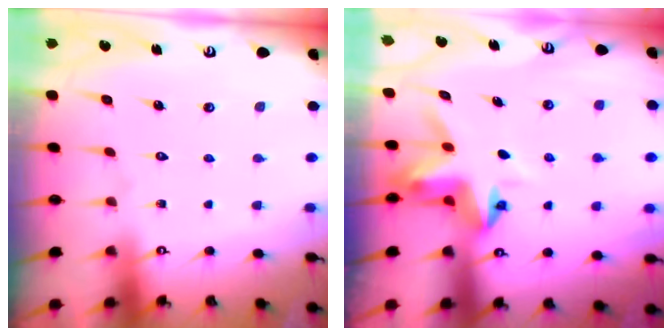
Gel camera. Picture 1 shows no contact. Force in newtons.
{"total": 4.7, "press": 4.7, "slide": 0.2}